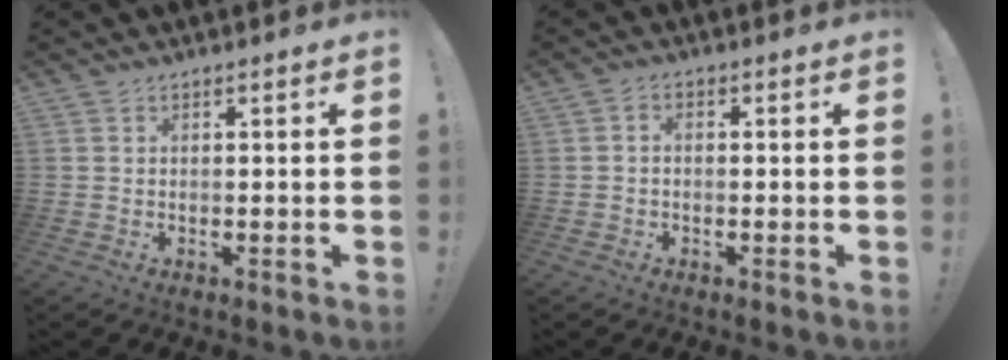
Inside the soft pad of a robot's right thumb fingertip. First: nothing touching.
{"total": 1.9, "force": [-1.0, 1.0, 1.2], "torque": [-0.026, 0.010, -0.017]}